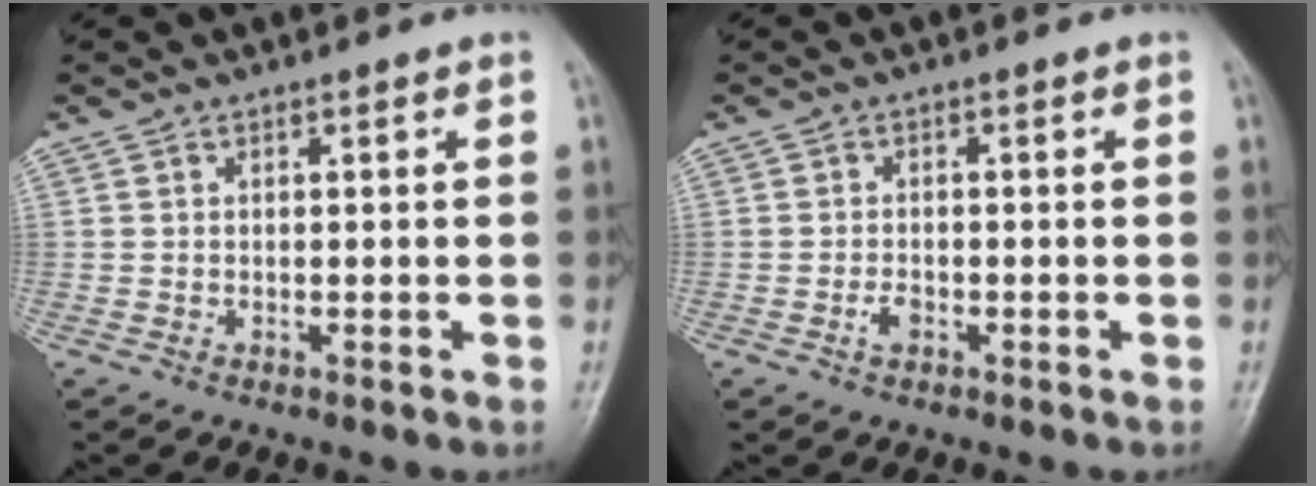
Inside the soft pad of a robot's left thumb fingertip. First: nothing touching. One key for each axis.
{"total": 1.9, "fx": -0.9, "fy": 1.2, "fz": 1.2, "tx": -0.021, "ty": 0.003, "tz": -0.018}